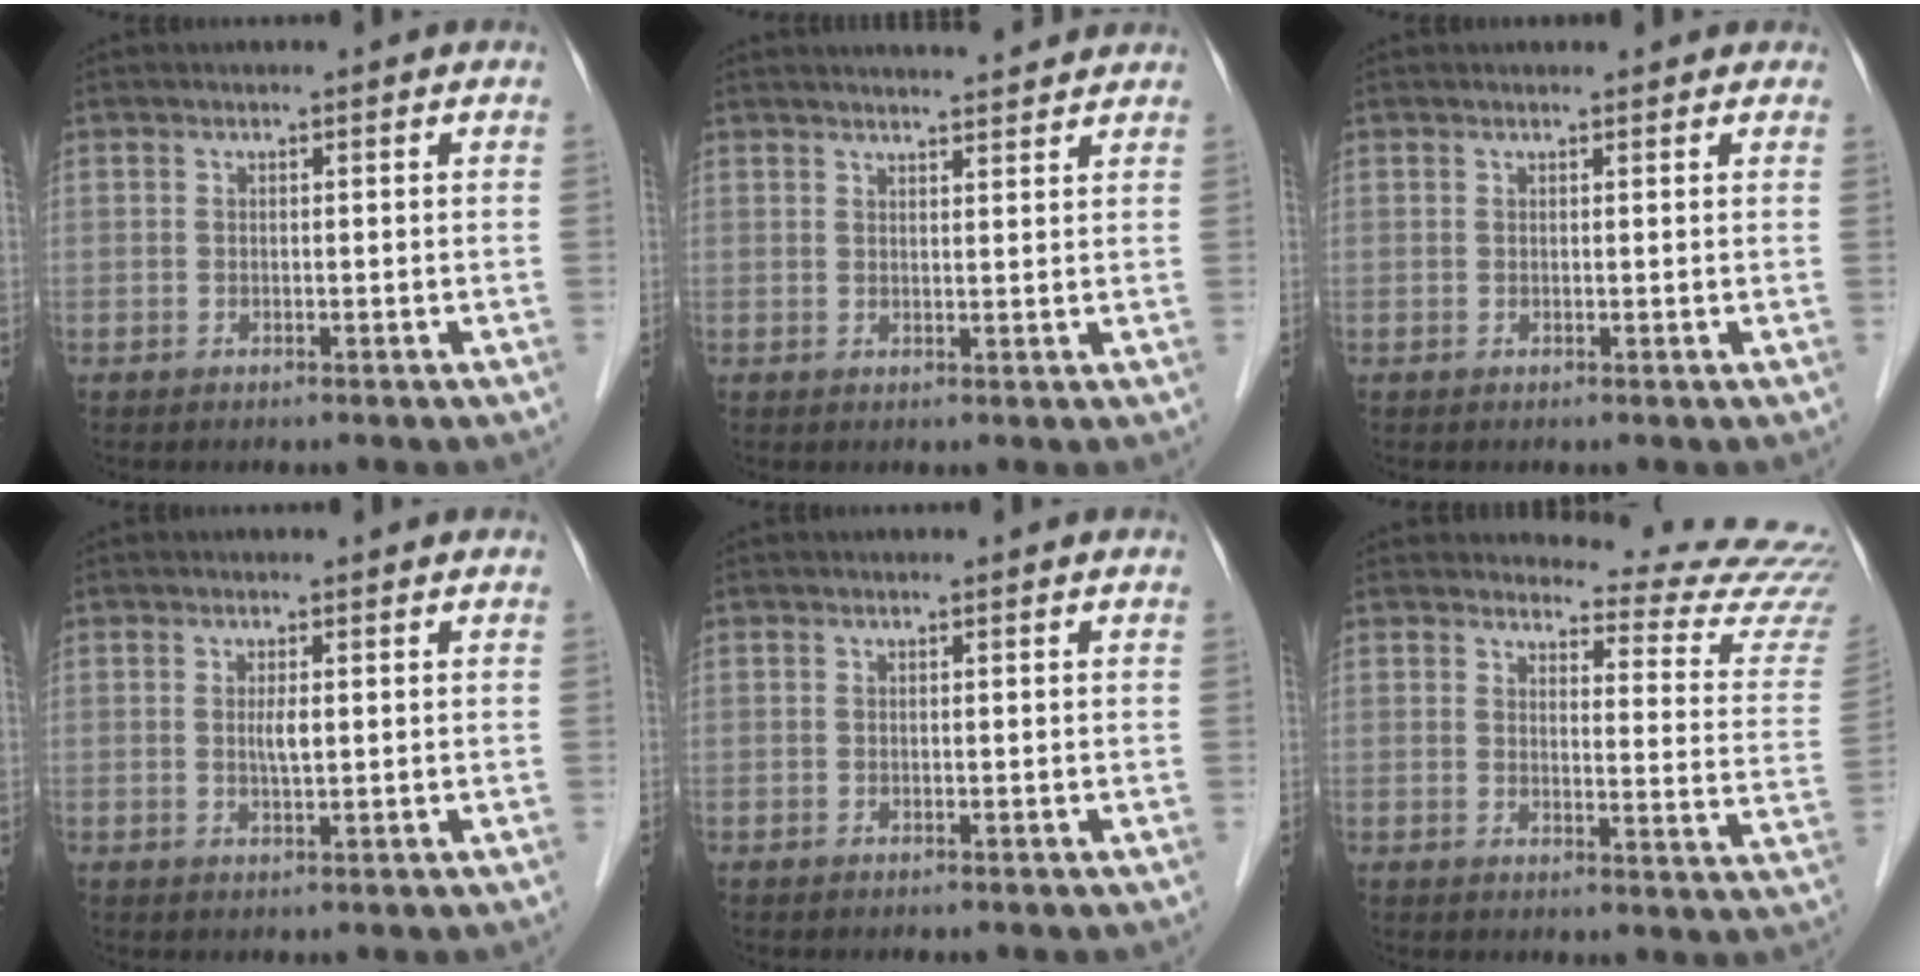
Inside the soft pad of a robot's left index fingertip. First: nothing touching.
{"total": 6.8, "force": [6.4, 0.6, 2.1], "torque": [-0.032, 0.015, 0.078]}
{"total": 2.3, "force": [2.1, 0.9, 0.6], "torque": [-0.008, 0.013, 0.017]}
{"total": 1.8, "force": [0.3, 0.2, 1.7], "torque": [-0.035, -0.003, 0.004]}
{"total": 0.0}
{"total": 17.1, "force": [16.8, 1.4, 2.6], "torque": [-0.013, -0.134, 0.159]}